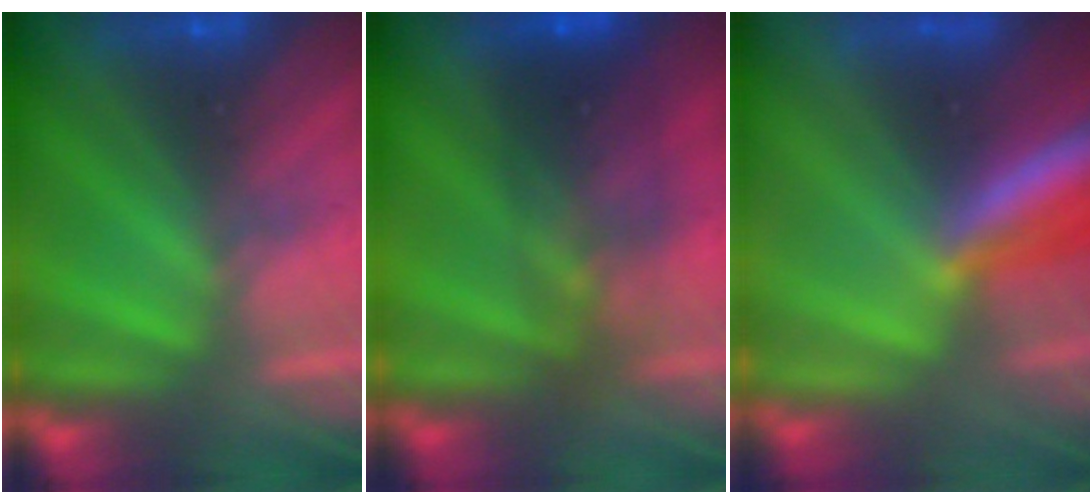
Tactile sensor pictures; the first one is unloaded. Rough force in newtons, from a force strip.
{"total": 7.2}
{"total": 7.3}